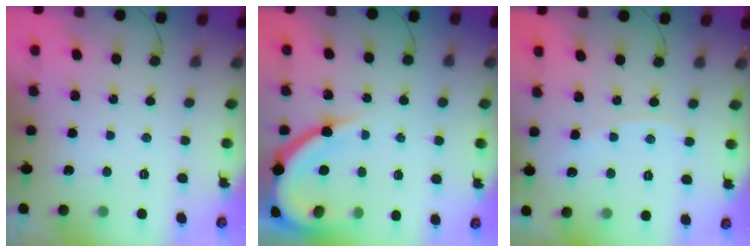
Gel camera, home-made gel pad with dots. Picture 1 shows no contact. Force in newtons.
{"total": 11.5, "press": 11.4, "slide": 1.0}
{"total": 4.0, "press": 3.9, "slide": 0.6}